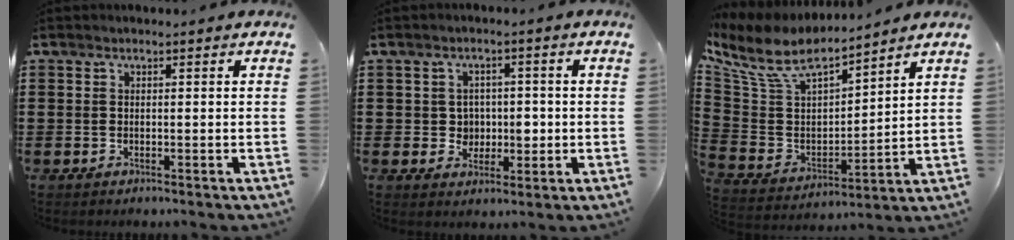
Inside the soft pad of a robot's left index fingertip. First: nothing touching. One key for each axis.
{"total": 3.6, "fx": 0.0, "fy": 3.2, "fz": 1.6, "tx": -0.038, "ty": 0.004, "tz": -0.005}
{"total": 9.0, "fx": 7.5, "fy": 3.2, "fz": 4.0, "tx": -0.113, "ty": -0.044, "tz": 0.131}